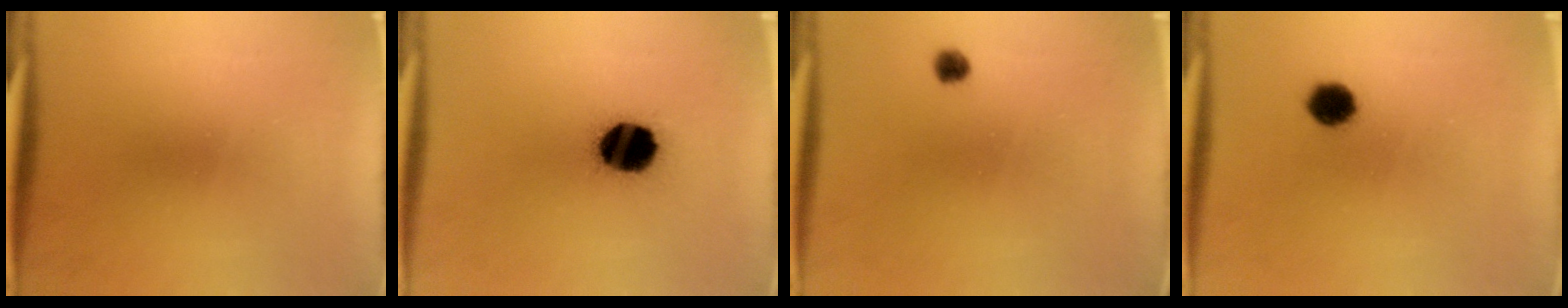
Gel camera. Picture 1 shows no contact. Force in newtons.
{"total": 15.3}
{"total": 1.8}
{"total": 5.1}